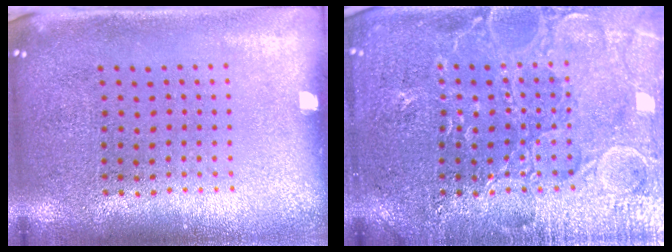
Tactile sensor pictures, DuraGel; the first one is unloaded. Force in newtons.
{"total": 5.9, "press": 5.9, "slide": 0.7}